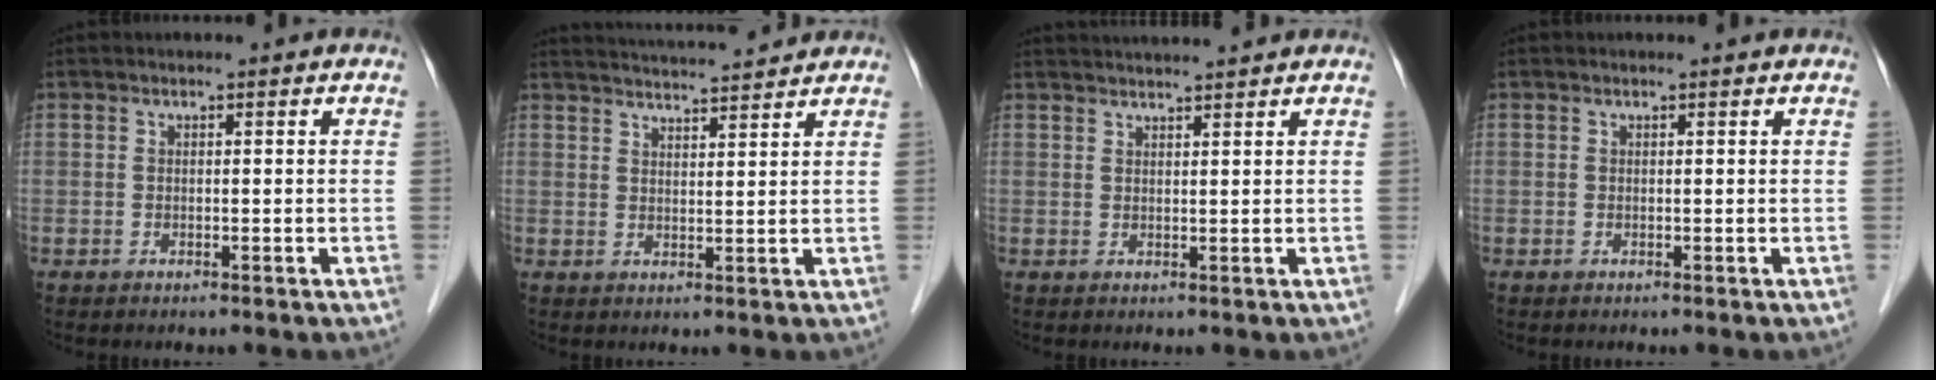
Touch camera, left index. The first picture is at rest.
{"total": 9.8, "force": [9.3, 0.2, 2.9], "torque": [-0.052, 0.019, 0.135]}
{"total": 6.2, "force": [5.9, -0.7, 1.8], "torque": [-0.029, 0.027, 0.083]}
{"total": 0.6, "force": [0.6, 0.0, 0.1], "torque": [-0.007, 0.000, 0.009]}